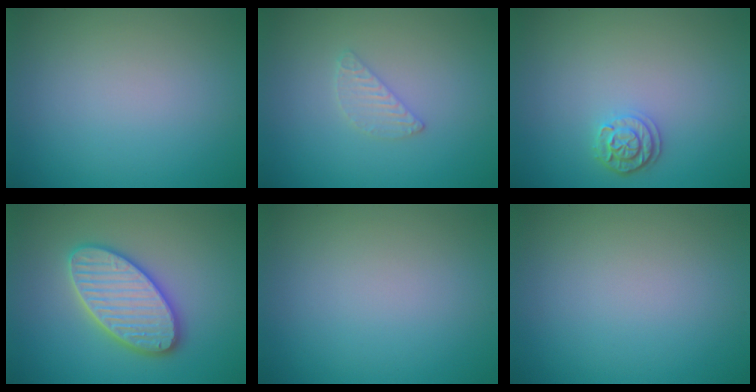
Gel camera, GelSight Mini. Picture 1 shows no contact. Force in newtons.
{"total": 1.5, "press": 1.5, "slide": 0.2}
{"total": 2.1, "press": 1.8, "slide": 0.9}
{"total": 5.8, "press": 5.8, "slide": 0.6}
{"total": 0.0}
{"total": 0.0}